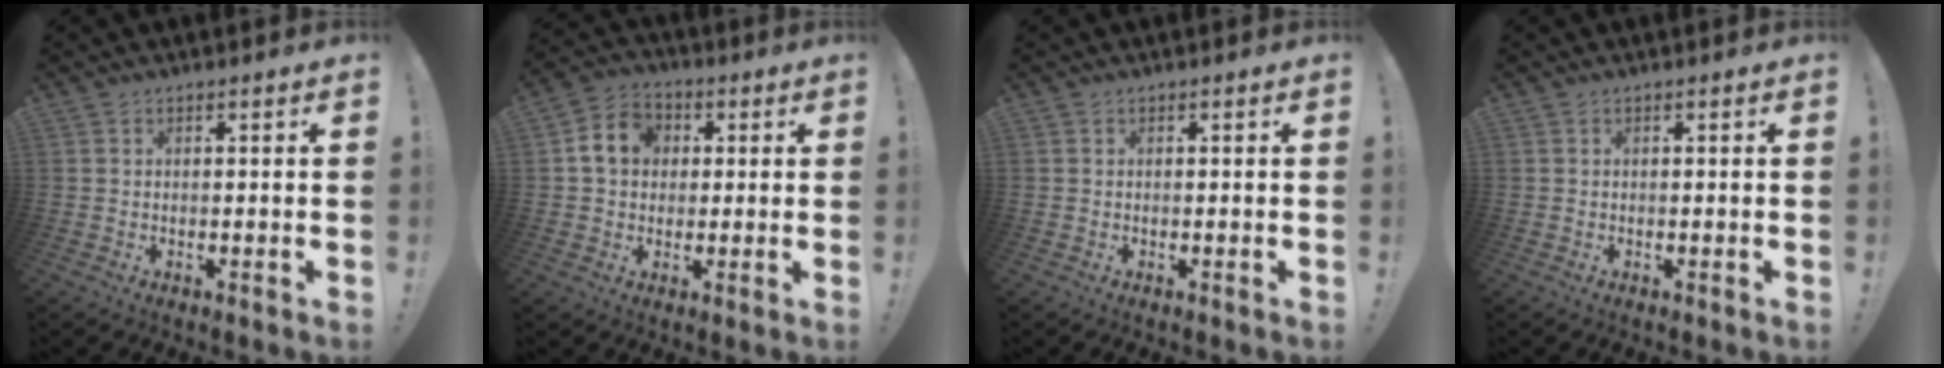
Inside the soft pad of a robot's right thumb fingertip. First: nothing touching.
{"total": 9.4, "force": [1.9, 7.9, 4.8], "torque": [-0.071, 0.012, 0.040]}
{"total": 0.0}
{"total": 0.0}